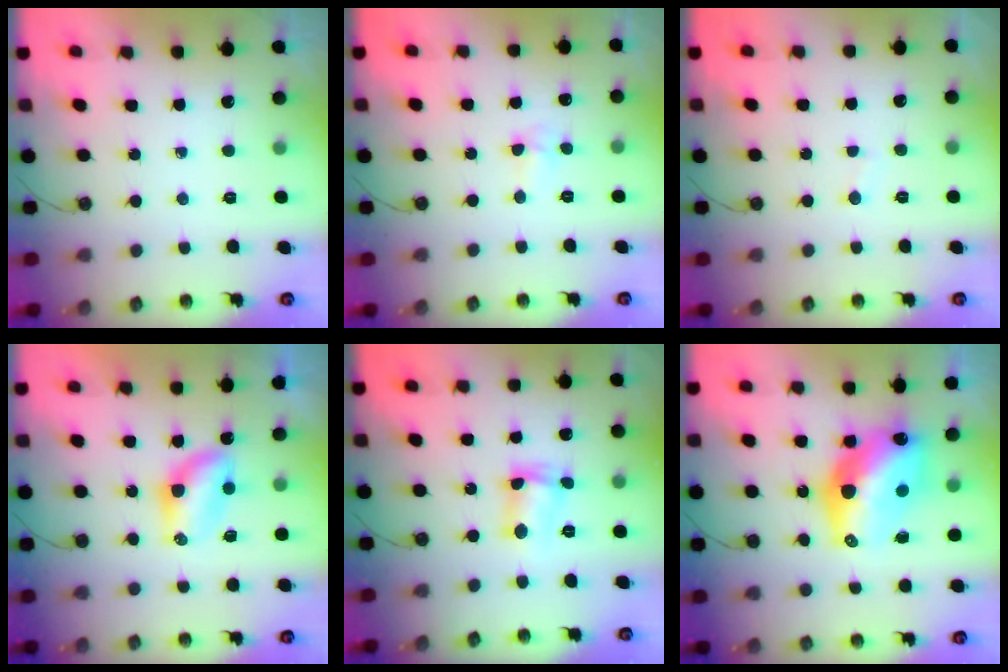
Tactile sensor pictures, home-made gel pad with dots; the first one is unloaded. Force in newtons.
{"total": 2.8, "press": 2.6, "slide": 1.0}
{"total": 1.8, "press": 1.8, "slide": 0.2}
{"total": 5.8, "press": 5.7, "slide": 0.7}
{"total": 5.1, "press": 5.0, "slide": 0.9}
{"total": 16.7, "press": 16.6, "slide": 1.5}